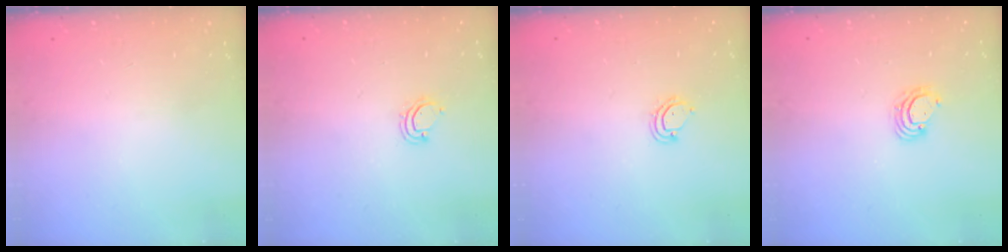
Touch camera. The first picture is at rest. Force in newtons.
{"total": 4.3, "press": 4.3, "slide": 0.5}
{"total": 5.2, "press": 5.2, "slide": 0.2}
{"total": 3.4, "press": 3.4, "slide": 0.2}